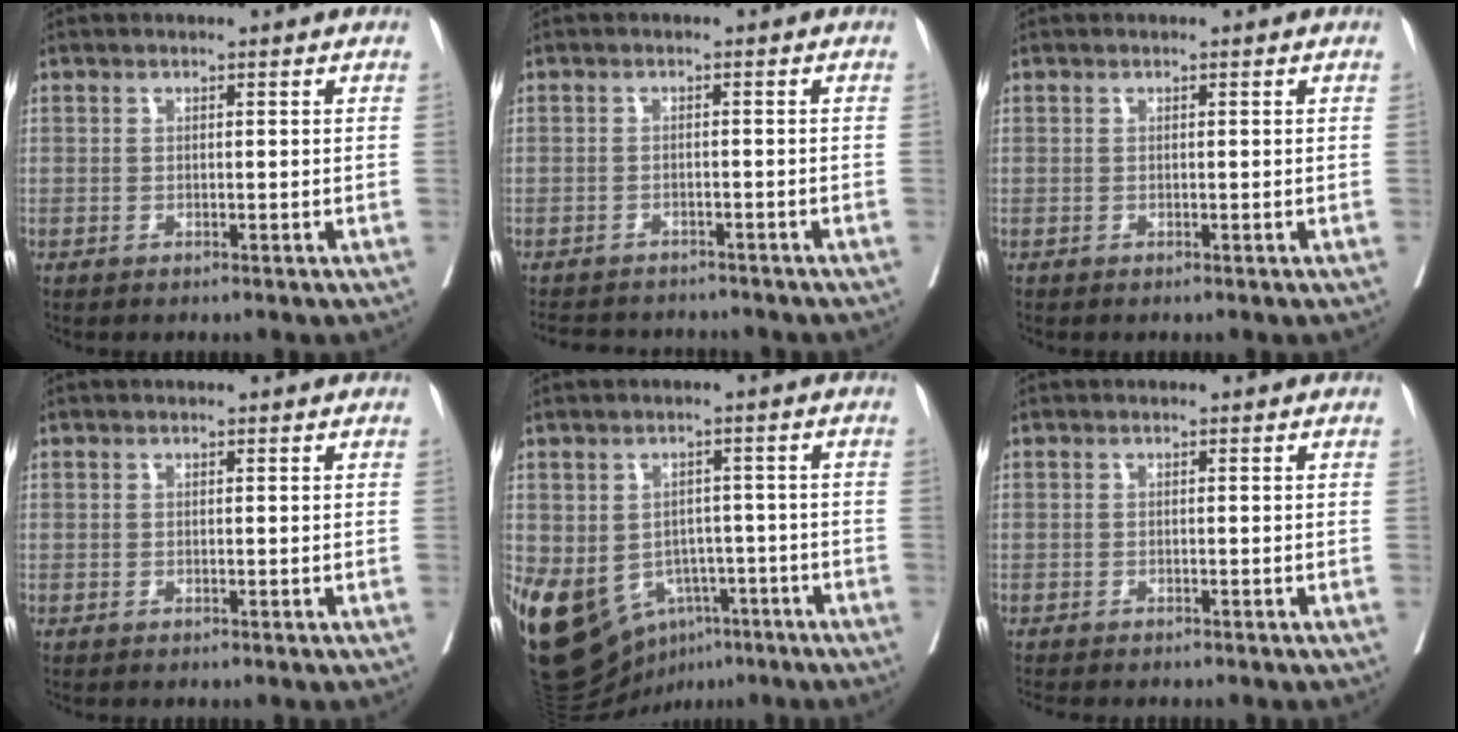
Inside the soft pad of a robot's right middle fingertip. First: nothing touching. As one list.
[{"total": 8.8, "force": [-8.2, 2.5, 2.1], "torque": [-0.035, 0.002, -0.107]}, {"total": 0.0}, {"total": 0.0}, {"total": 13.6, "force": [-5.9, 10.2, 6.8], "torque": [-0.134, 0.017, -0.076]}, {"total": 4.4, "force": [-3.8, 1.0, 1.9], "torque": [-0.024, -0.008, -0.051]}]